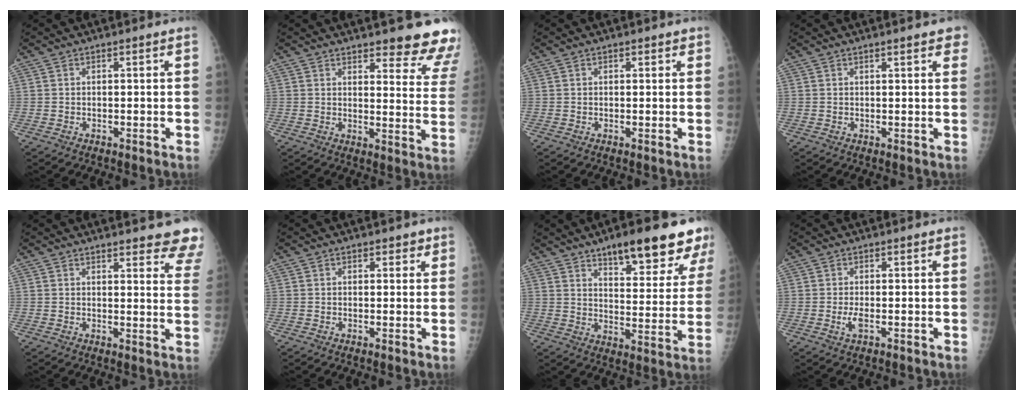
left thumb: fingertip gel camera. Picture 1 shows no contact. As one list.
[{"total": 14.3, "force": [12.2, 3.3, 6.8], "torque": [-0.037, -0.084, 0.128]}, {"total": 1.2, "force": [0.7, 0.8, 0.7], "torque": [-0.002, 0.000, 0.005]}, {"total": 3.6, "force": [2.4, 1.1, 2.5], "torque": [-0.014, 0.000, 0.026]}, {"total": 11.4, "force": [10.3, 2.5, 4.3], "torque": [-0.006, -0.054, 0.092]}, {"total": 2.2, "force": [1.1, 1.5, 1.2], "torque": [0.001, -0.001, 0.011]}, {"total": 17.5, "force": [11.8, 5.3, 11.9], "torque": [-0.122, -0.055, 0.169]}, {"total": 2.4, "force": [-0.6, 0.9, 2.1], "torque": [-0.047, -0.004, -0.012]}]